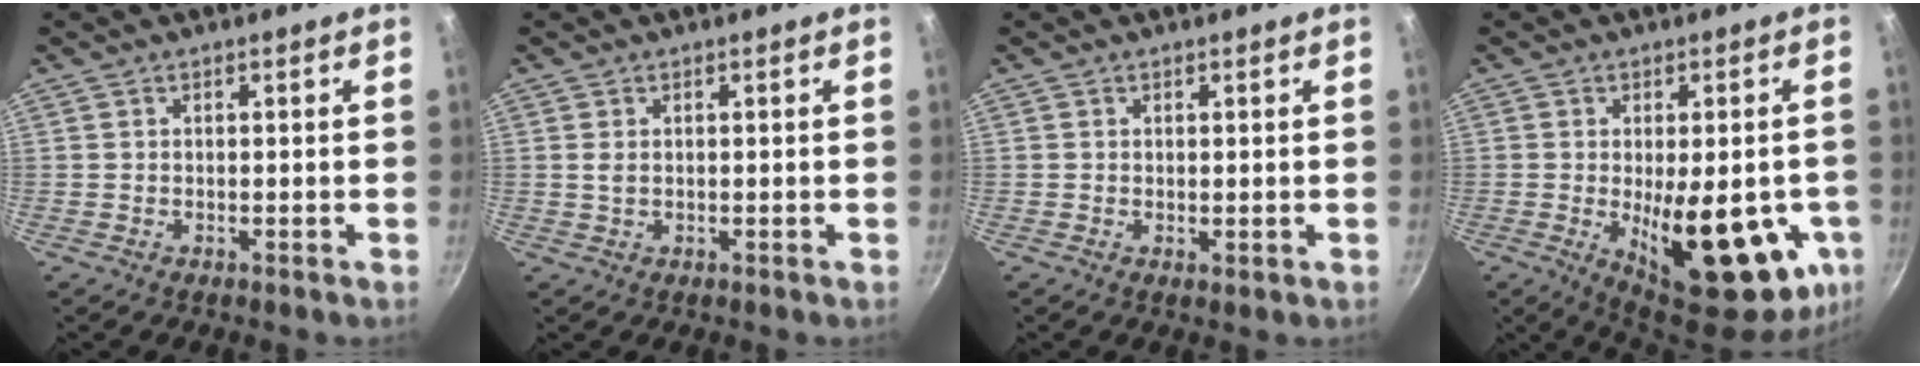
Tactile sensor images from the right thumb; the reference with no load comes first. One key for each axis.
{"total": 1.5, "fx": 0.3, "fy": 1.0, "fz": 1.0, "tx": -0.021, "ty": -0.001, "tz": 0.007}
{"total": 0.6, "fx": 0.3, "fy": 0.3, "fz": 0.5, "tx": -0.006, "ty": -0.008, "tz": 0.003}
{"total": 21.8, "fx": -4.9, "fy": 8.9, "fz": 19.3, "tx": -0.224, "ty": -0.021, "tz": -0.047}